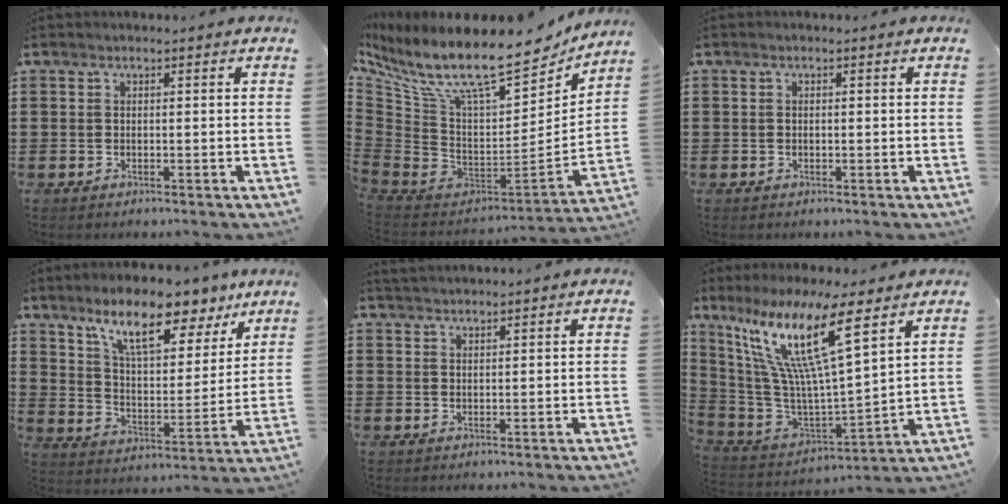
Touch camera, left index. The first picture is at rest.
{"total": 14.0, "force": [9.4, 3.5, 9.8], "torque": [-0.215, -0.073, 0.154]}
{"total": 0.5, "force": [-0.1, 0.2, 0.5], "torque": [-0.011, -0.002, -0.001]}
{"total": 11.2, "force": [8.6, 3.3, 6.4], "torque": [-0.123, -0.037, 0.147]}
{"total": 1.5, "force": [1.4, 0.1, 0.3], "torque": [-0.008, 0.001, 0.028]}
{"total": 15.5, "force": [8.6, 2.2, 12.7], "torque": [-0.292, -0.053, 0.134]}